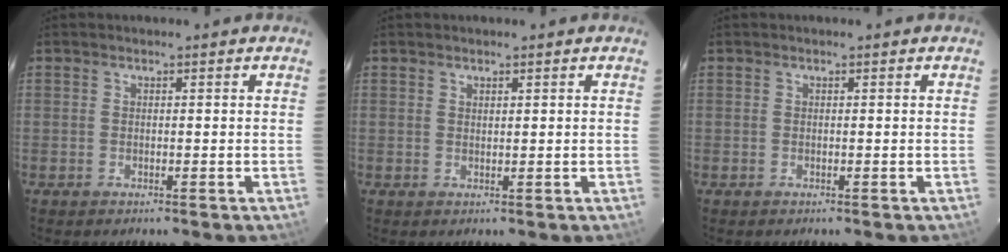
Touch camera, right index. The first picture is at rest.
{"total": 0.7, "force": [0.6, 0.2, 0.3], "torque": [-0.006, 0.001, 0.012]}
{"total": 0.0}